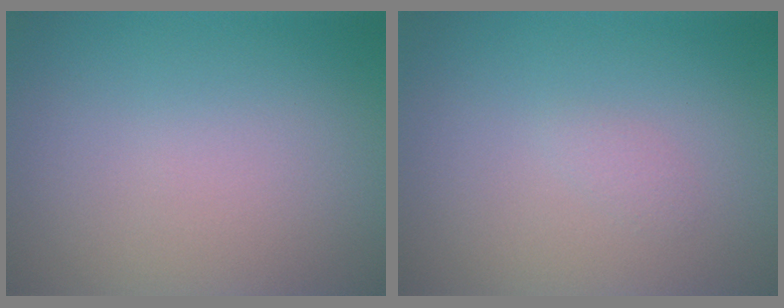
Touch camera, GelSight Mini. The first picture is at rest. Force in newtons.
{"total": 0.6, "press": 0.6, "slide": 0.0}